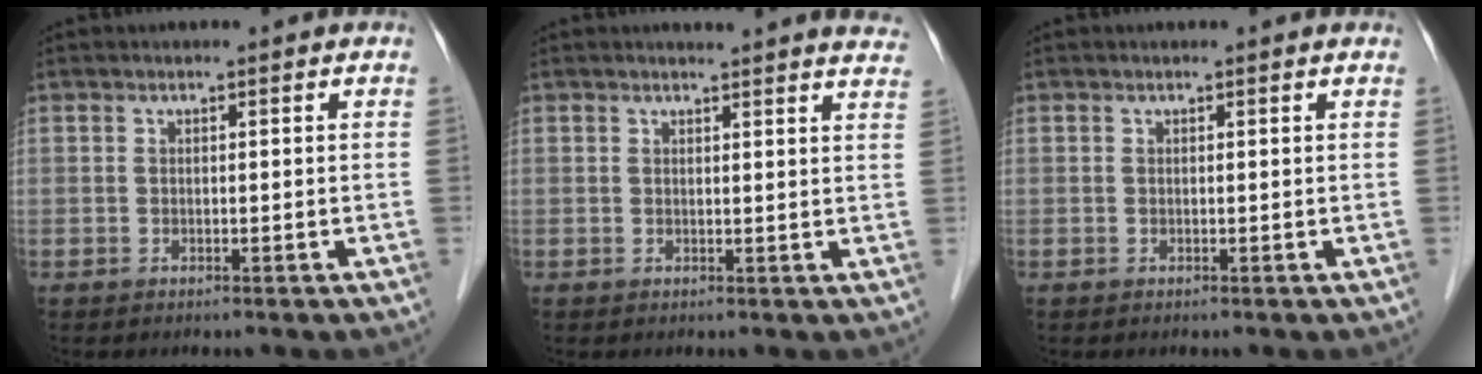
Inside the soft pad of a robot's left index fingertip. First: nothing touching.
{"total": 10.4, "force": [10.1, 1.0, 2.1], "torque": [-0.004, -0.023, 0.087]}
{"total": 1.0, "force": [1.0, 0.2, 0.1], "torque": [-0.011, 0.006, 0.005]}